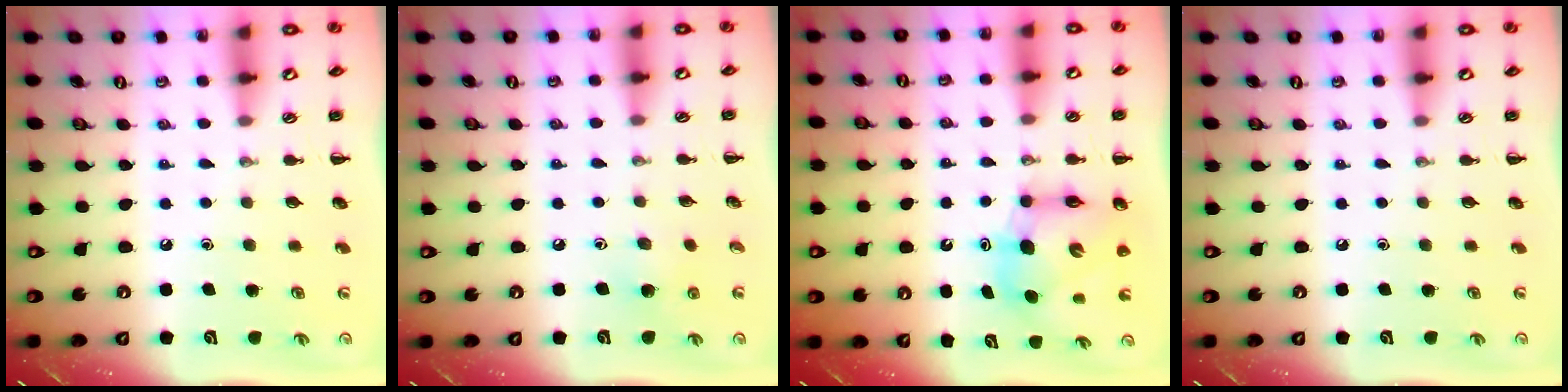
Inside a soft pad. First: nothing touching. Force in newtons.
{"total": 5.0, "press": 4.9, "slide": 0.7}
{"total": 7.7, "press": 7.4, "slide": 2.3}
{"total": 0.0}